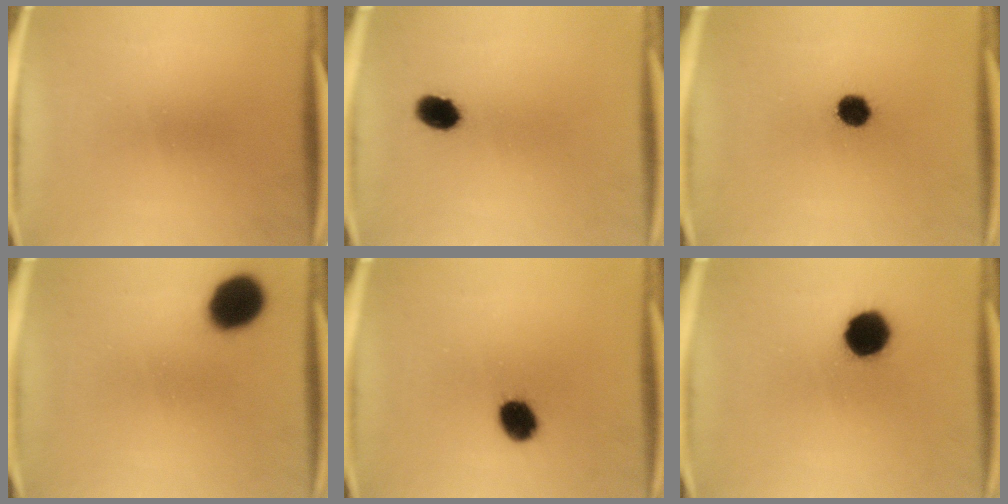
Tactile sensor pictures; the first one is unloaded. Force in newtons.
{"total": 5.0}
{"total": 4.7}
{"total": 11.4}
{"total": 7.1}
{"total": 10.3}